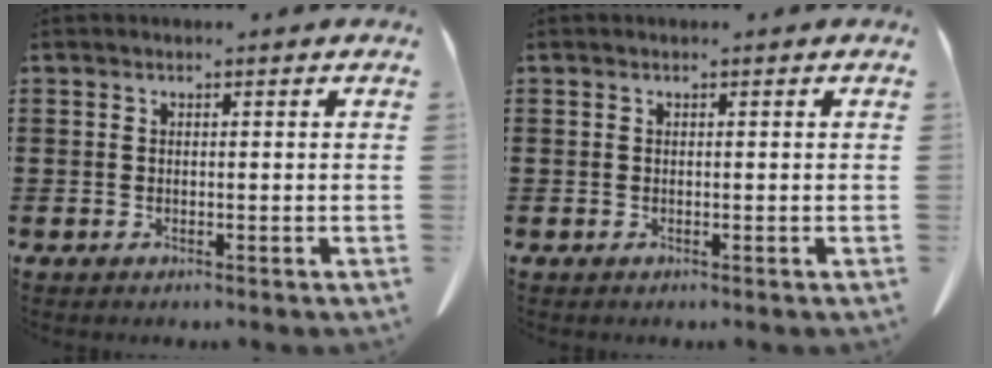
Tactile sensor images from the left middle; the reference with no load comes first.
{"total": 0.0}